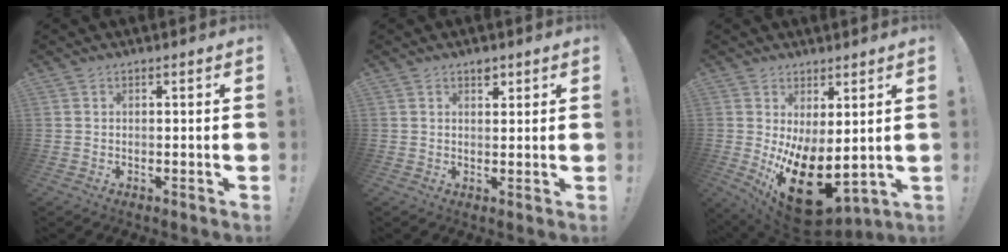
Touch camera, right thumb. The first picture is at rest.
{"total": 2.3, "force": [1.7, 1.1, 1.0], "torque": [0.009, -0.015, 0.025]}
{"total": 16.4, "force": [-2.7, 8.5, 13.8], "torque": [-0.210, -0.009, -0.022]}